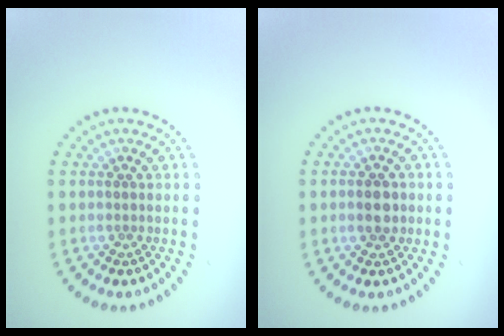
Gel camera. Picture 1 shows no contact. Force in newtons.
{"total": 2.4, "press": 2.4, "slide": 0.2}